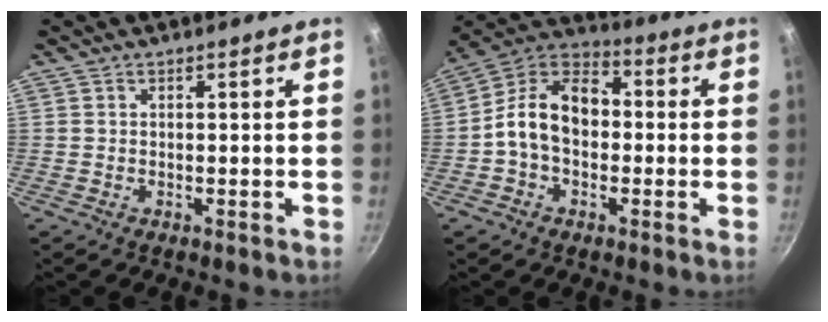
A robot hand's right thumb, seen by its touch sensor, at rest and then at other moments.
{"total": 13.0, "force": [-0.8, 9.2, 9.1], "torque": [-0.127, 0.042, -0.039]}